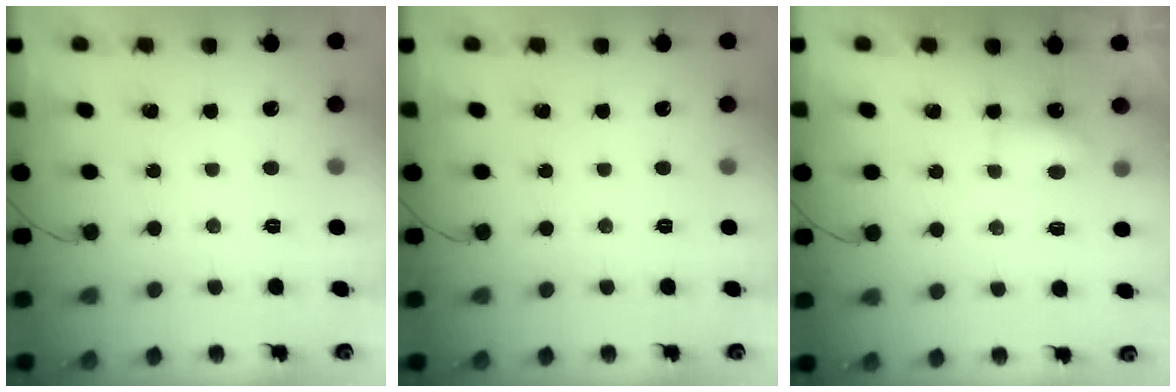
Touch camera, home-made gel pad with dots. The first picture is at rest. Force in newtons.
{"total": 0.0}
{"total": 4.6, "press": 4.5, "slide": 0.9}